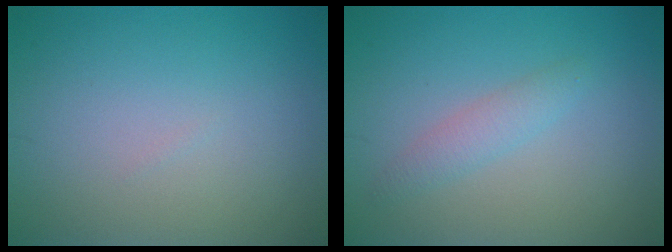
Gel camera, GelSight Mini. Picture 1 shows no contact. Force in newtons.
{"total": 1.7, "press": 1.7, "slide": 0.1}